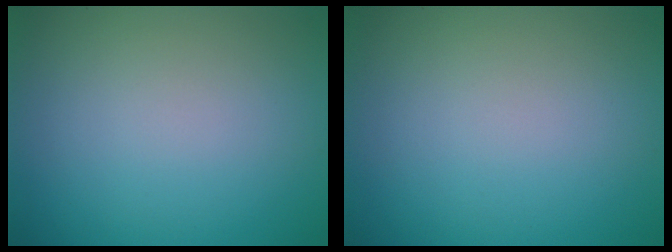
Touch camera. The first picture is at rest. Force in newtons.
{"total": 0.0}